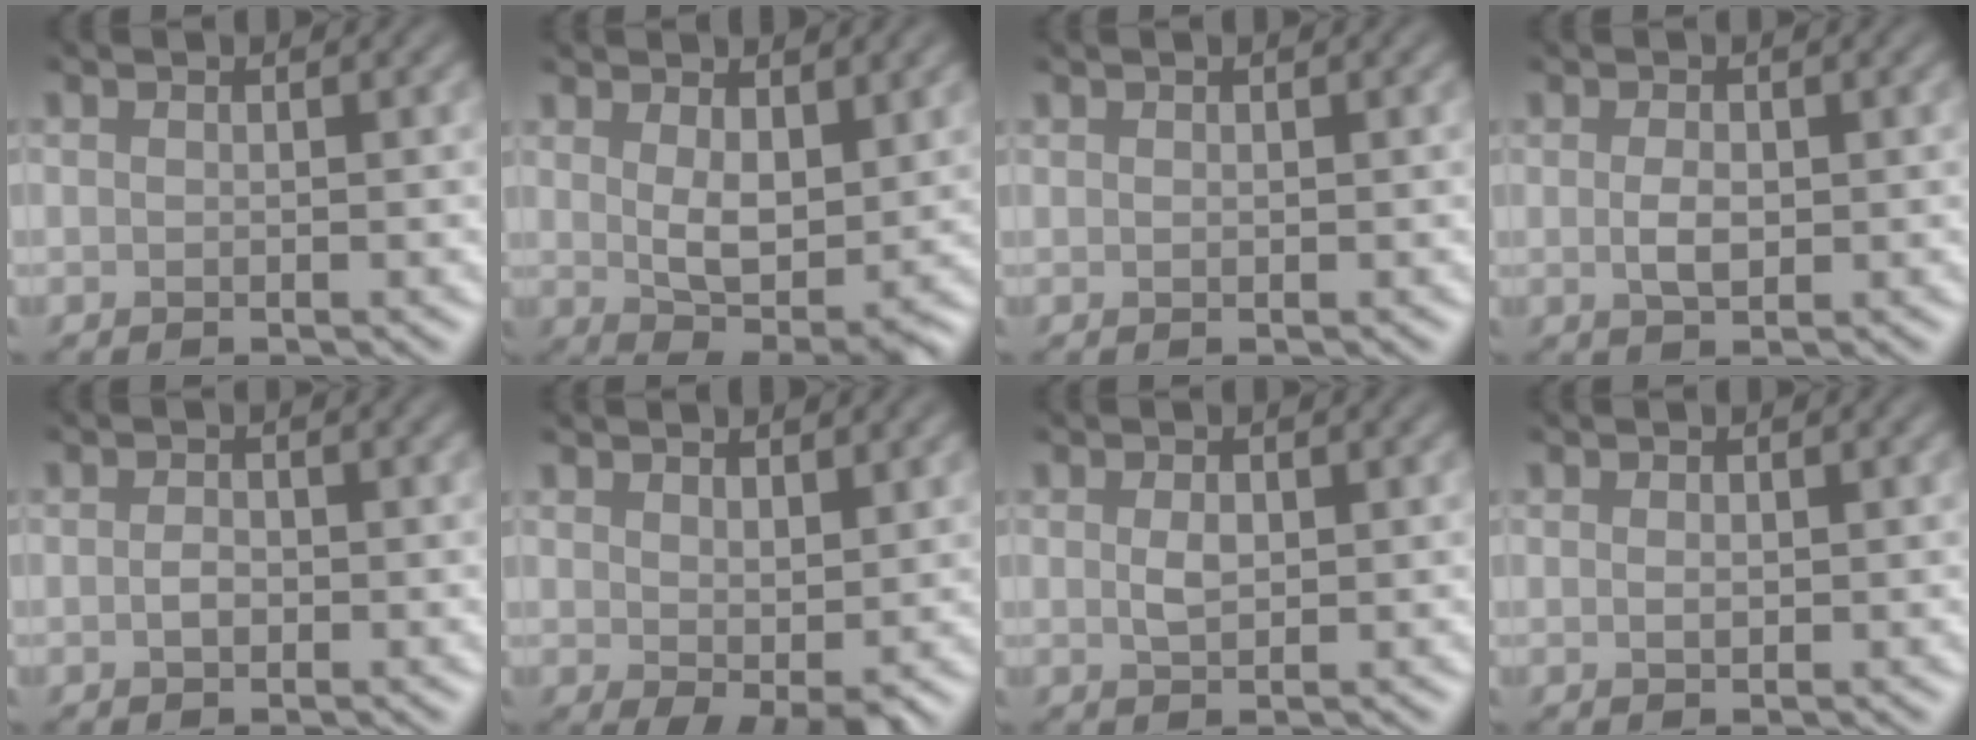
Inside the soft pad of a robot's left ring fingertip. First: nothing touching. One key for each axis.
{"total": 5.0, "fx": 1.4, "fy": 2.4, "fz": 4.1, "tx": -0.073, "ty": -0.009, "tz": 0.024}
{"total": 0.0}
{"total": 1.2, "fx": -0.2, "fy": 0.6, "fz": 1.0, "tx": -0.021, "ty": -0.004, "tz": -0.003}
{"total": 0.8, "fx": -0.6, "fy": 0.4, "fz": 0.3, "tx": -0.006, "ty": -0.003, "tz": -0.013}
{"total": 3.3, "fx": 1.5, "fy": 1.3, "fz": 2.6, "tx": -0.043, "ty": -0.008, "tz": 0.030}
{"total": 0.9, "fx": -0.1, "fy": 0.4, "fz": 0.7, "tx": -0.014, "ty": -0.003, "tz": 0.001}
{"total": 0.0}